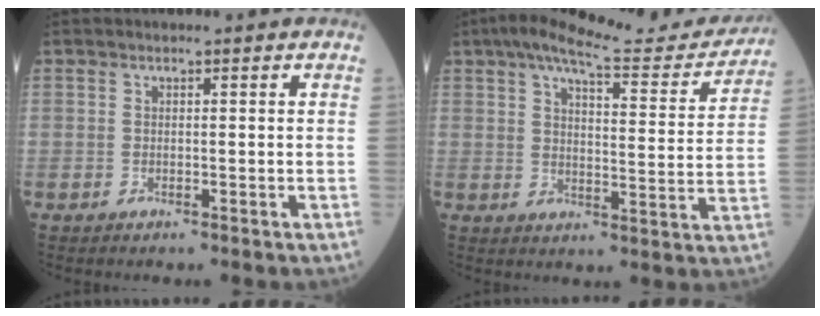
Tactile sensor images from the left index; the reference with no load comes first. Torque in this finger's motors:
{"motor_torque": [1.03, -1.11, 0.16, 0.07]}